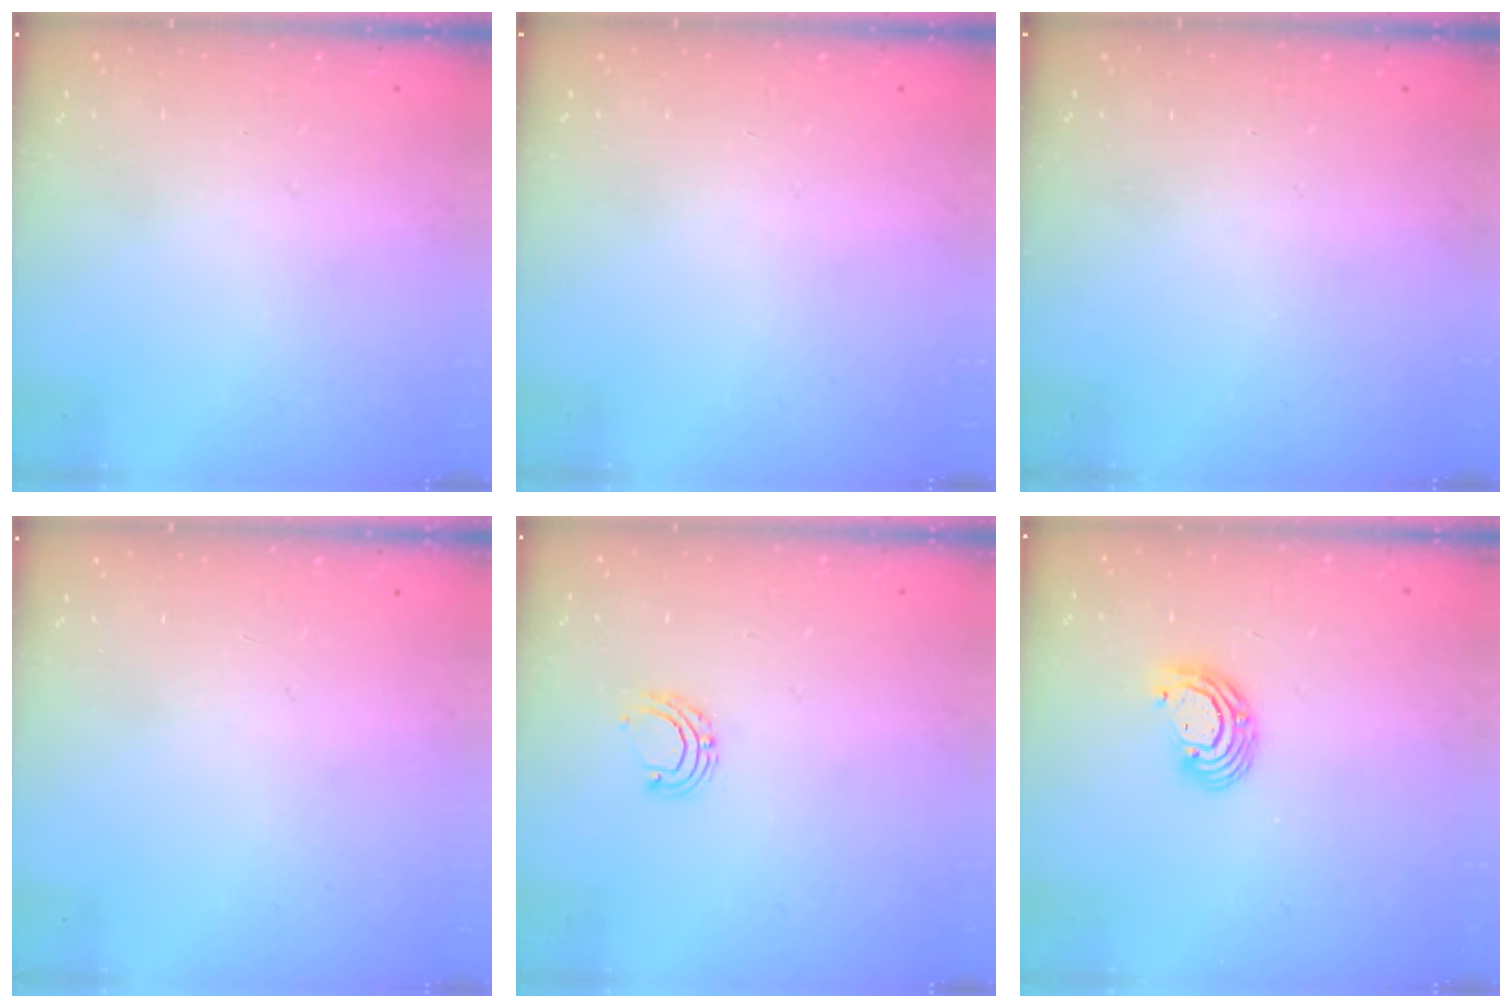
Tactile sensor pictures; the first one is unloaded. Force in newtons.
{"total": 0.0}
{"total": 0.0}
{"total": 0.0}
{"total": 5.2, "press": 5.2, "slide": 0.6}
{"total": 7.2, "press": 7.2, "slide": 1.0}